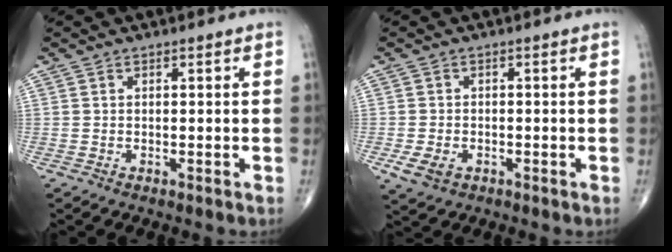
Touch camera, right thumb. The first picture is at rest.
{"total": 4.0, "force": [-1.5, 2.8, 2.4], "torque": [-0.047, 0.000, -0.021]}